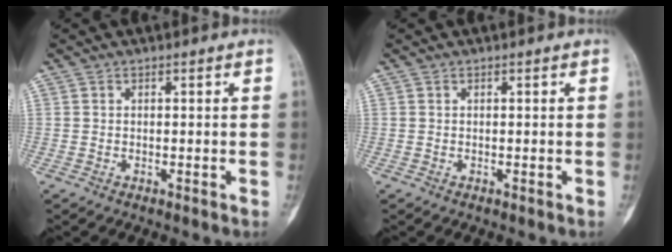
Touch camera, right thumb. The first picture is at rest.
{"total": 0.0}